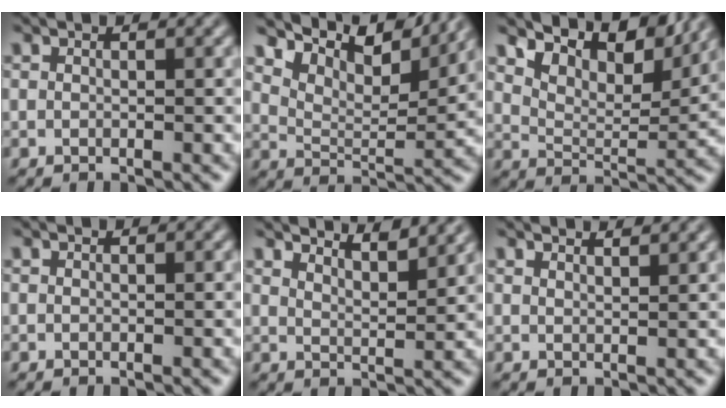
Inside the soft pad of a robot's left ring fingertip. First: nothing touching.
{"total": 8.7, "force": [7.4, 2.1, 3.9], "torque": [-0.080, 0.010, 0.115]}
{"total": 8.1, "force": [6.6, 2.6, 4.0], "torque": [-0.078, 0.006, 0.098]}
{"total": 0.0}
{"total": 4.0, "force": [3.8, 0.4, 1.3], "torque": [-0.013, 0.008, 0.042]}
{"total": 2.0, "force": [1.9, 0.1, 0.5], "torque": [-0.002, 0.005, 0.021]}